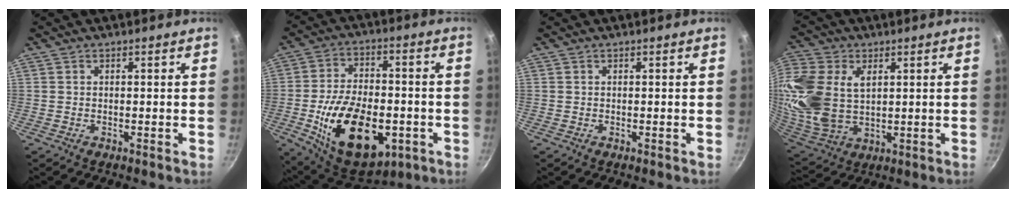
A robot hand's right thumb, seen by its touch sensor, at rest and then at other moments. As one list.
[{"total": 22.0, "force": [-6.1, 12.6, 16.9], "torque": [-0.263, 0.017, -0.086]}, {"total": 0.0}, {"total": 19.2, "force": [4.2, 12.9, 13.6], "torque": [-0.303, -0.016, 0.087]}]